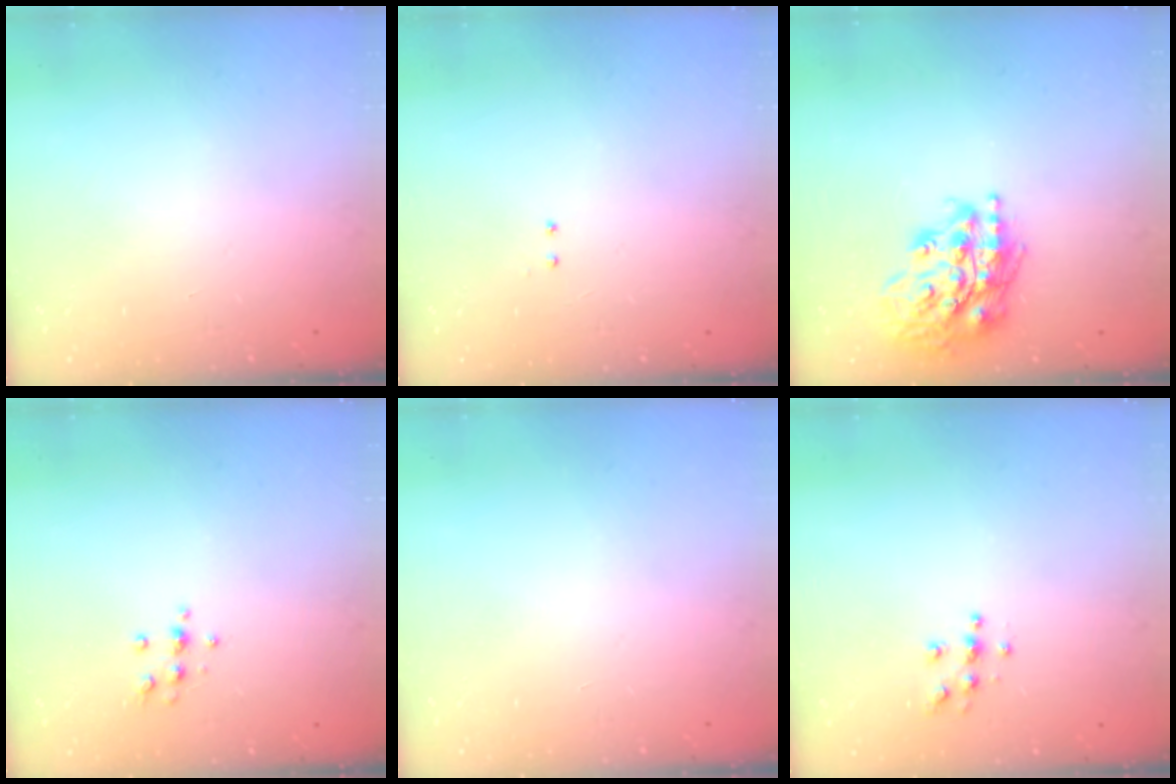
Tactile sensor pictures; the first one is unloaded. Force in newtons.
{"total": 2.0, "press": 2.0, "slide": 0.4}
{"total": 18.3, "press": 18.1, "slide": 2.6}
{"total": 6.2, "press": 6.2, "slide": 0.9}
{"total": 0.0}
{"total": 5.4, "press": 5.4, "slide": 0.1}